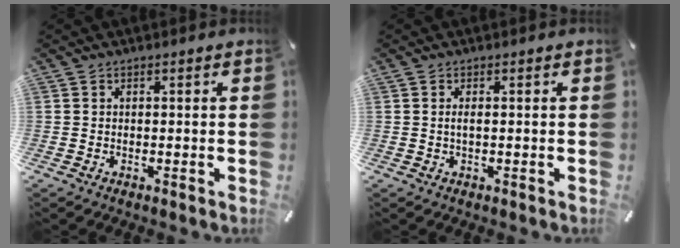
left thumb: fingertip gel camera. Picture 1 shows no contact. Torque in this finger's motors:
{"motor_torque": [0.34, 0.38, 0.40, -0.27, 0.05]}